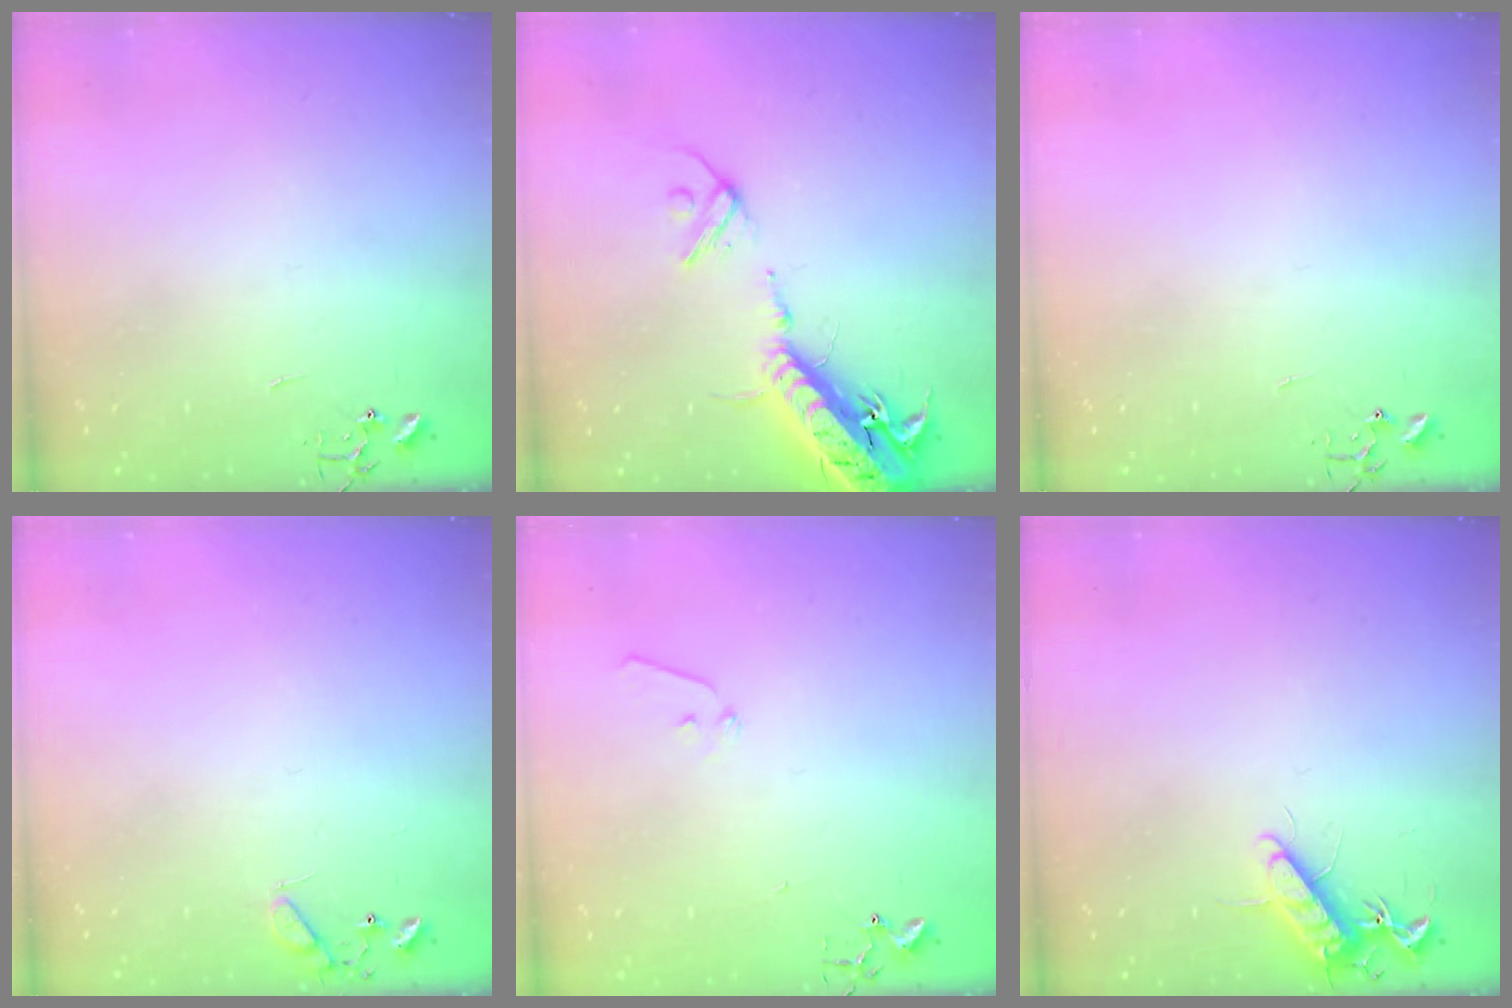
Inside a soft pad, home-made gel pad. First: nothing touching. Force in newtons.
{"total": 18.2, "press": 17.7, "slide": 4.1}
{"total": 0.0}
{"total": 6.1, "press": 6.1, "slide": 0.5}
{"total": 6.3, "press": 6.3, "slide": 0.7}
{"total": 11.3, "press": 11.3, "slide": 0.7}